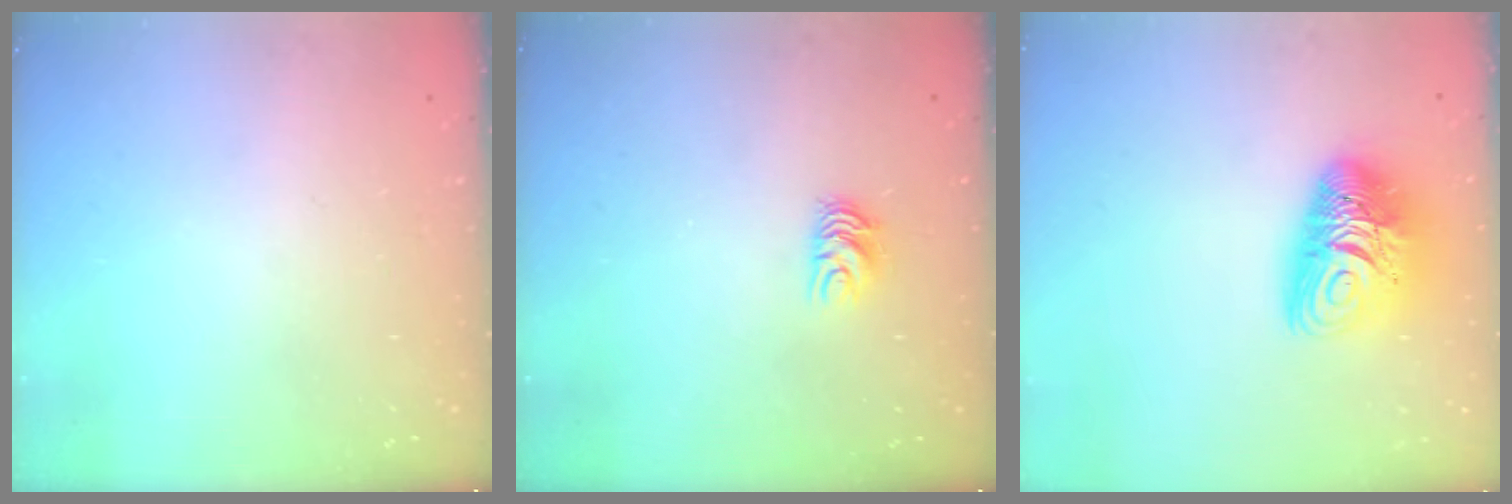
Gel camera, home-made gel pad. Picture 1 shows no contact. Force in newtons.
{"total": 6.2, "press": 6.2, "slide": 0.4}
{"total": 12.7, "press": 12.6, "slide": 1.3}